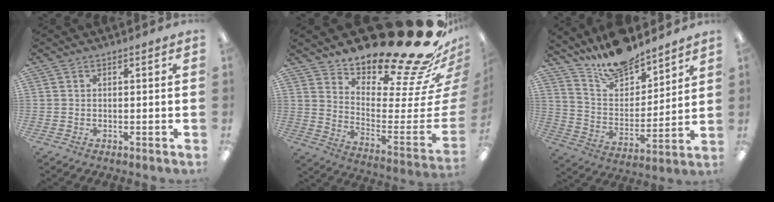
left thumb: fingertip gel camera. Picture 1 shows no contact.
{"total": 23.7, "force": [19.1, 6.4, 12.5], "torque": [-0.114, -0.182, 0.320]}
{"total": 14.9, "force": [13.5, 5.0, 4.1], "torque": [-0.086, -0.102, 0.246]}